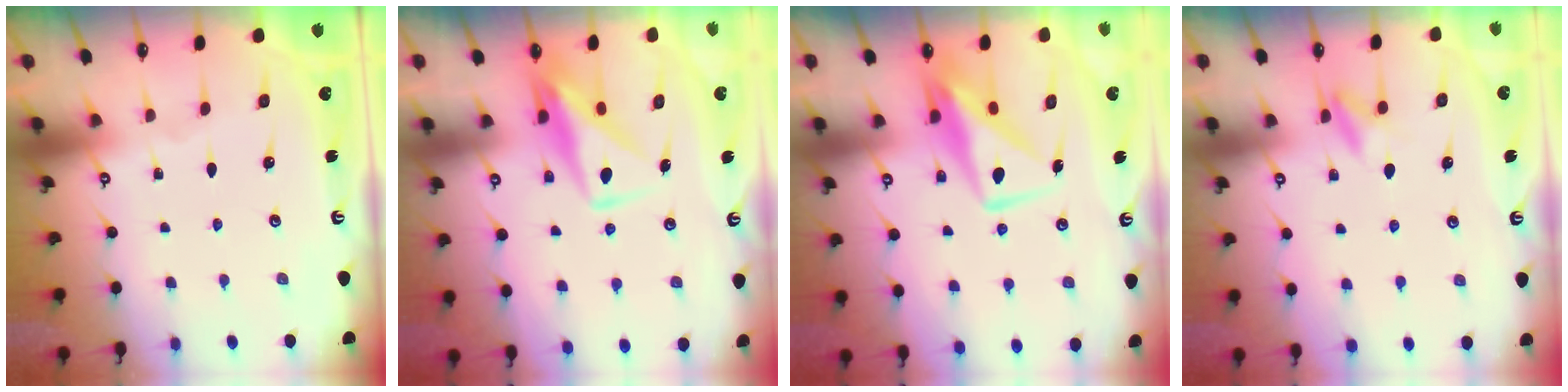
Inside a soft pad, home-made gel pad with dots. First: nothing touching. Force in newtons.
{"total": 8.3, "press": 8.3, "slide": 0.9}
{"total": 8.5, "press": 8.5, "slide": 0.8}
{"total": 7.2, "press": 6.9, "slide": 2.0}